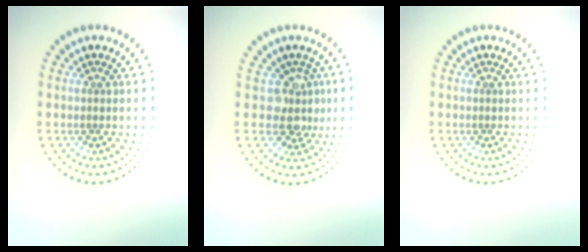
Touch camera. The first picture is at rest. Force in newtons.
{"total": 3.0, "press": 2.3, "slide": 2.0}
{"total": 0.0}